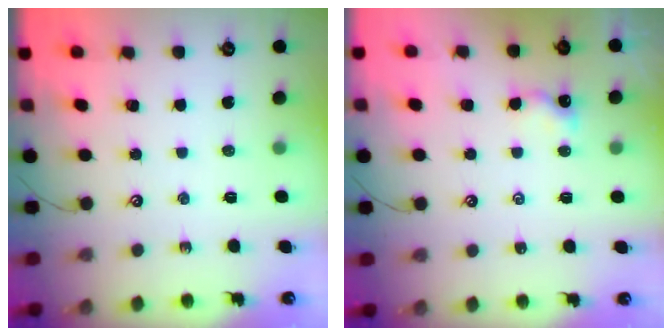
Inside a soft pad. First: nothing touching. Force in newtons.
{"total": 0.5, "press": 0.4, "slide": 0.3}